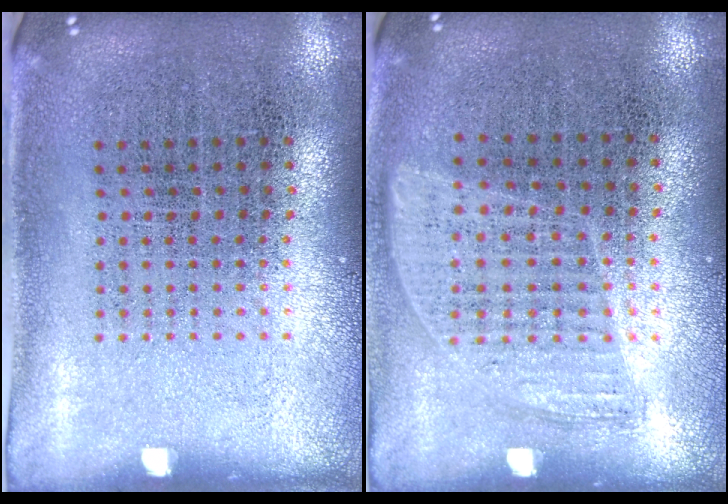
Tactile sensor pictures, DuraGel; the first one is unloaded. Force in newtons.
{"total": 0.9, "press": 0.8, "slide": 0.4}